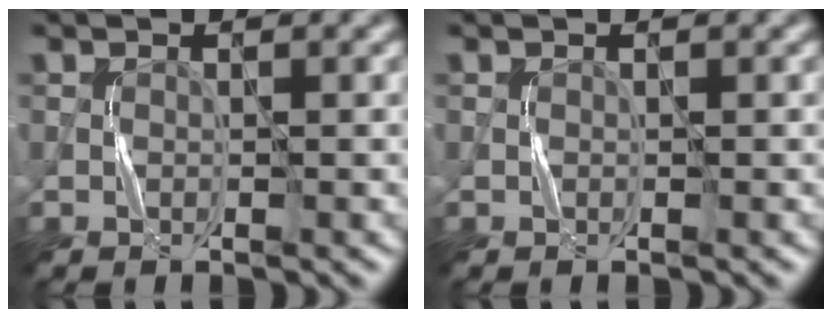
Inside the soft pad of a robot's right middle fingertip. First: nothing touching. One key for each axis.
{"total": 0.0}